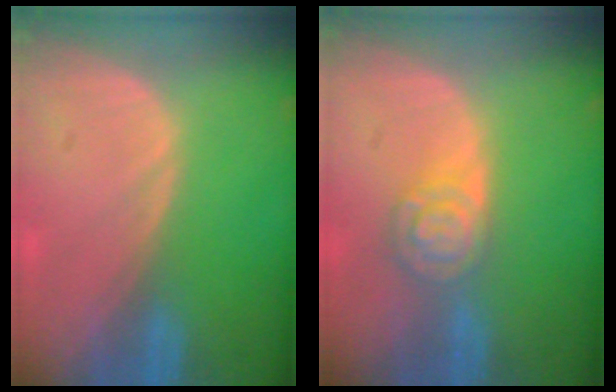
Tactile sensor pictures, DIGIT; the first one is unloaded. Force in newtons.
{"total": 5.3, "press": 4.6, "slide": 2.6}